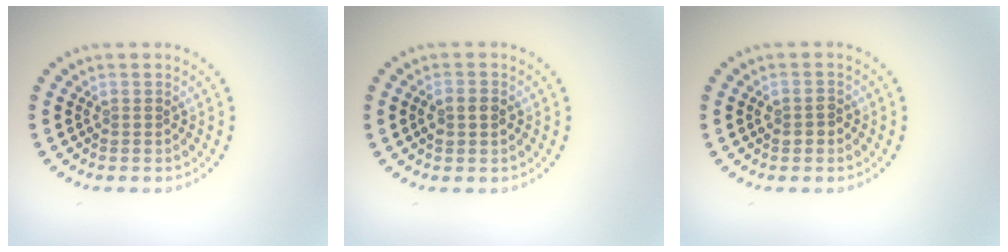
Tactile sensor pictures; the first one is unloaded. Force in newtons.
{"total": 1.7, "press": 1.7, "slide": 0.2}
{"total": 1.4, "press": 1.4, "slide": 0.2}